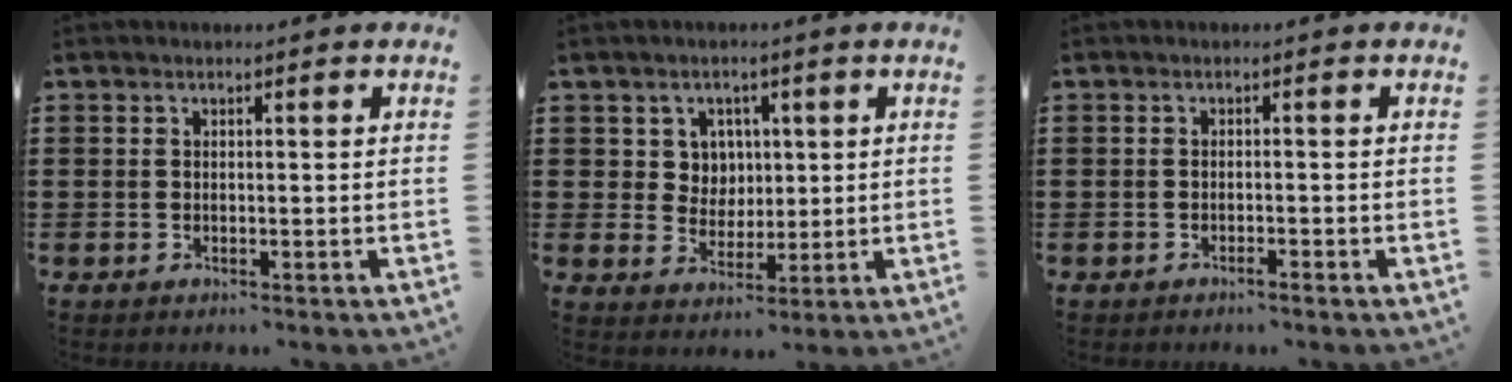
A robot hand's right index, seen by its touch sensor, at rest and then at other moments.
{"total": 4.8, "force": [1.5, 4.4, 1.1], "torque": [-0.035, 0.013, 0.025]}
{"total": 0.9, "force": [-0.8, 0.0, 0.4], "torque": [-0.010, -0.003, -0.014]}